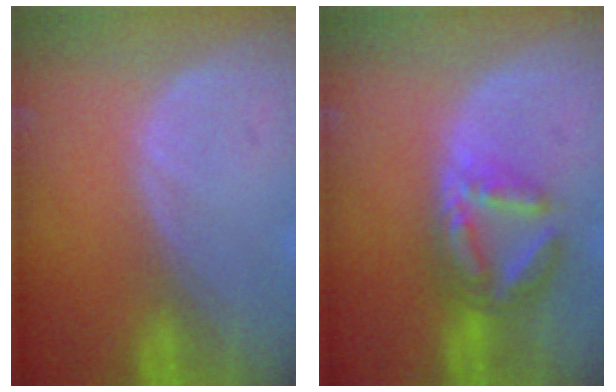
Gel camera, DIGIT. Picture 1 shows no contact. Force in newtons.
{"total": 6.9, "press": 6.1, "slide": 3.4}